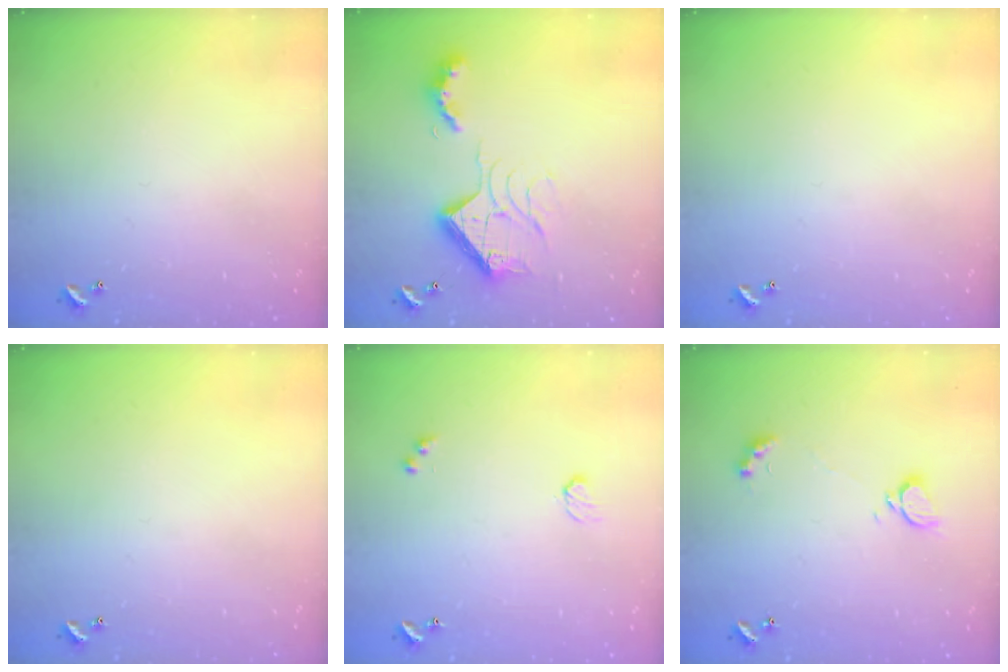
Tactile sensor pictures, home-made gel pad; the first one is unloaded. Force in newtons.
{"total": 15.7, "press": 15.7, "slide": 1.2}
{"total": 0.0}
{"total": 0.0}
{"total": 2.9, "press": 2.9, "slide": 0.5}
{"total": 2.5, "press": 2.4, "slide": 0.5}